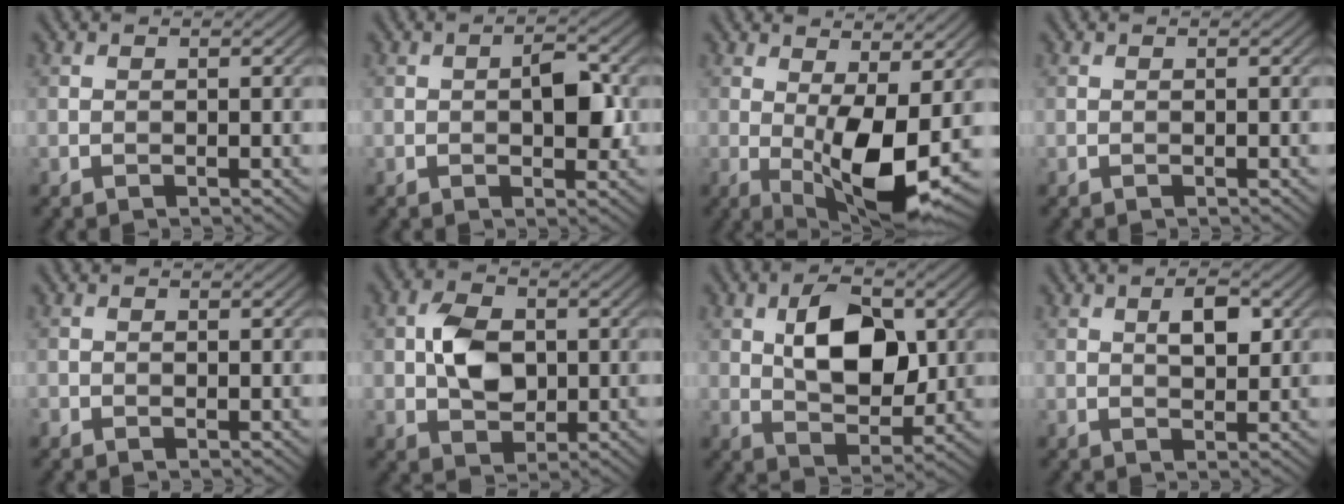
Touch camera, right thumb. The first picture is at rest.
{"total": 4.2, "force": [0.0, 2.0, 3.7], "torque": [-0.055, 0.002, -0.003]}
{"total": 9.9, "force": [-0.4, 3.4, 9.3], "torque": [-0.160, -0.007, -0.004]}
{"total": 0.0}
{"total": 0.5, "force": [-0.2, 0.4, 0.3], "torque": [-0.005, -0.001, -0.005]}
{"total": 6.0, "force": [0.2, 4.4, 4.2], "torque": [-0.082, 0.002, 0.002]}
{"total": 9.1, "force": [1.9, 5.2, 7.2], "torque": [-0.121, 0.005, 0.032]}
{"total": 3.3, "force": [1.0, 1.6, 2.7], "torque": [-0.045, 0.000, 0.017]}